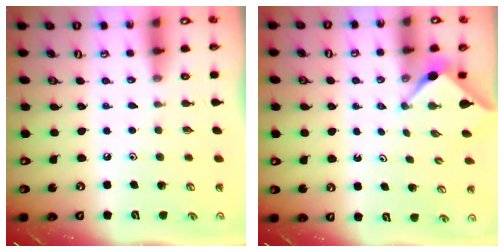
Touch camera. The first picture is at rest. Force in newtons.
{"total": 2.9, "press": 2.9, "slide": 0.4}